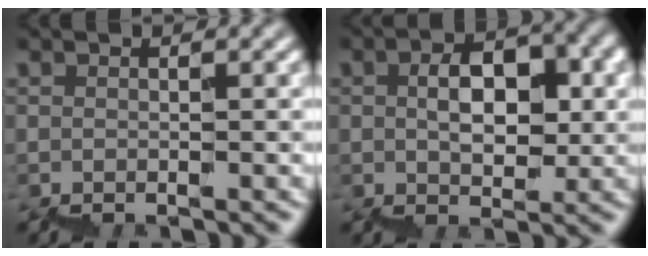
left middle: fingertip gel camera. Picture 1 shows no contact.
{"total": 4.6, "force": [1.9, 2.4, 3.5], "torque": [-0.047, 0.020, 0.028]}